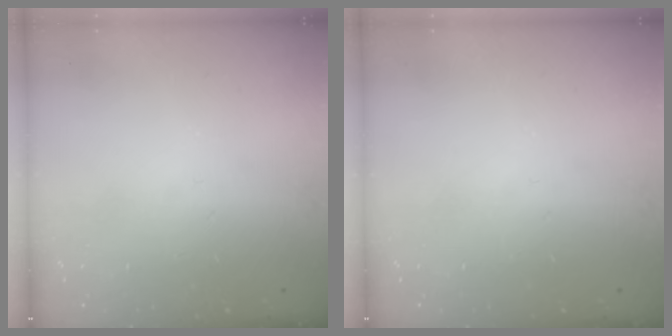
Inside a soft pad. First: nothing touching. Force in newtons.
{"total": 0.0}